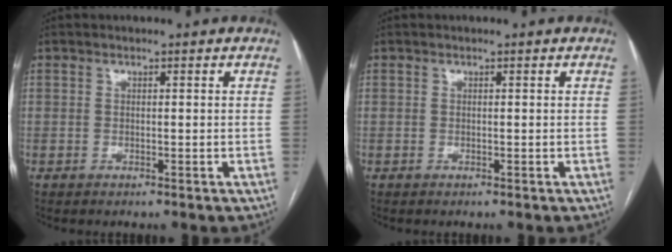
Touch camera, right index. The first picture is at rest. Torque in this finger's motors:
{"motor_torque": [0.00, 0.00, 0.00, 0.00]}